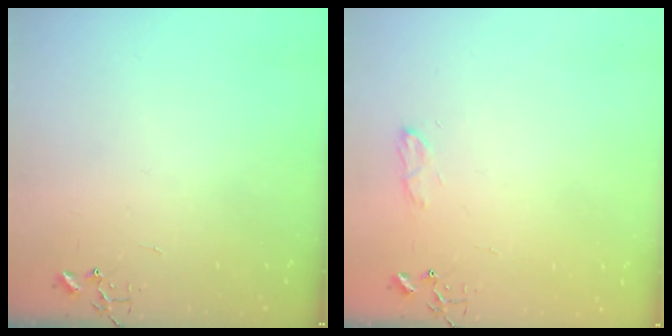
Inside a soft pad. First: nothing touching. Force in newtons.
{"total": 7.9, "press": 7.8, "slide": 0.9}